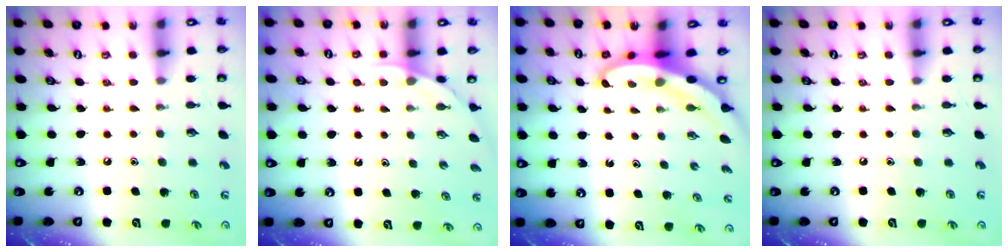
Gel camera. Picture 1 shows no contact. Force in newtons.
{"total": 2.5, "press": 2.5, "slide": 0.2}
{"total": 6.2, "press": 6.1, "slide": 0.6}
{"total": 0.0}